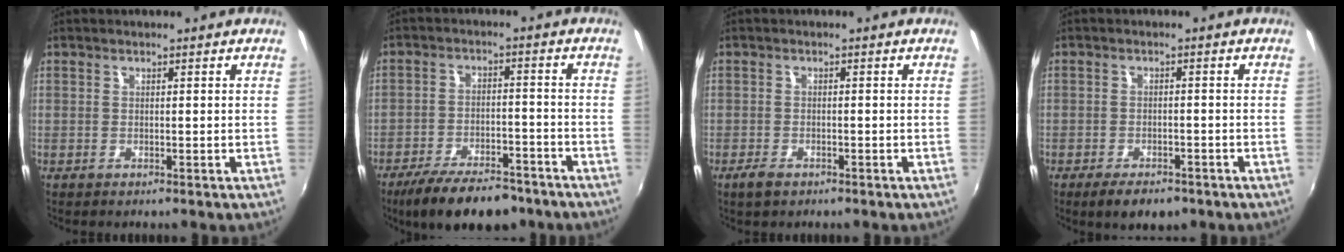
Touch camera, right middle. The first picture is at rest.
{"total": 14.5, "force": [-11.3, 4.9, 7.5], "torque": [-0.153, -0.018, -0.174]}
{"total": 2.6, "force": [-1.9, 1.1, 1.4], "torque": [-0.033, -0.006, -0.036]}
{"total": 6.1, "force": [-4.3, 2.6, 3.4], "torque": [-0.077, -0.015, -0.067]}